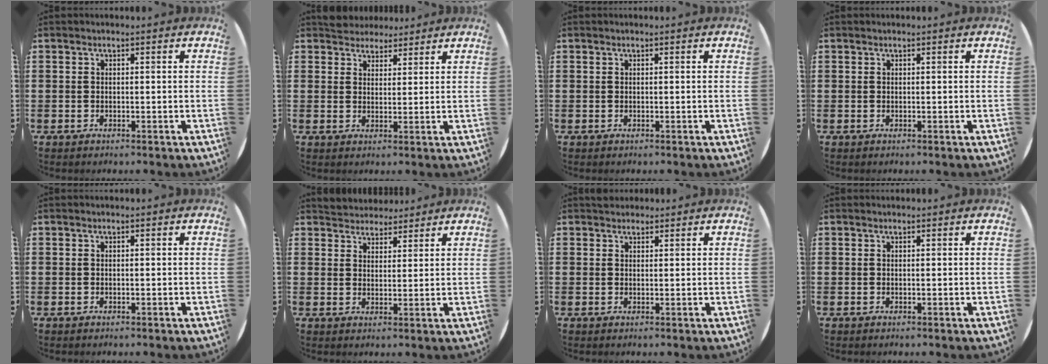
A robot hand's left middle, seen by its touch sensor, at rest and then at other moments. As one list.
[{"total": 3.6, "force": [3.3, 1.2, 0.0], "torque": [-0.009, -0.002, 0.065]}, {"total": 0.0}, {"total": 0.0}, {"total": 0.0}, {"total": 3.7, "force": [3.6, 1.0, -0.2], "torque": [-0.007, -0.007, 0.068]}, {"total": 1.4, "force": [1.3, 0.5, -0.2], "torque": [0.002, 0.004, 0.026]}, {"total": 0.0}]